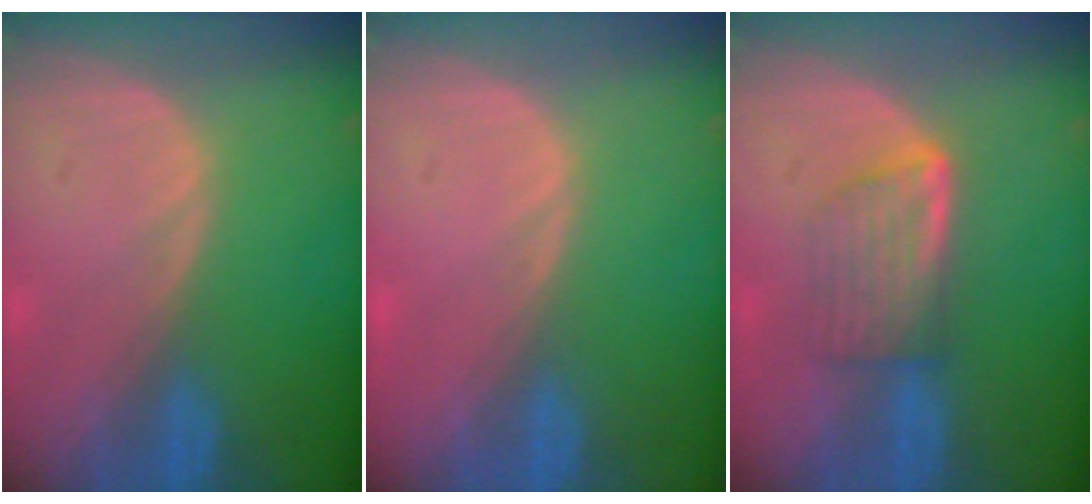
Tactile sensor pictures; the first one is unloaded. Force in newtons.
{"total": 0.5, "press": 0.1, "slide": 0.5}
{"total": 5.7, "press": 5.3, "slide": 2.3}